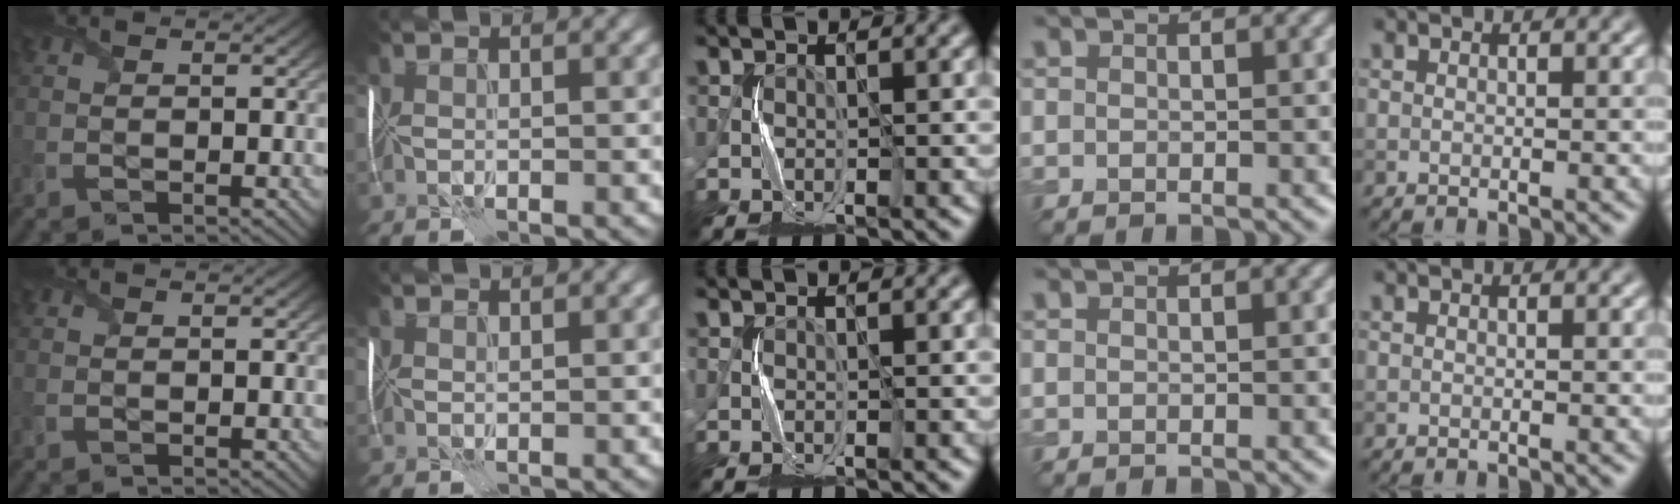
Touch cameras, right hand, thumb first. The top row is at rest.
{"index": {"total": 1.1, "force": [1.0, 0.3, 0.3], "torque": [-0.005, 0.004, 0.016]}}